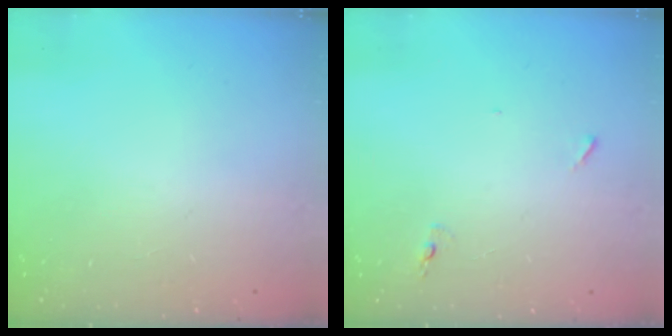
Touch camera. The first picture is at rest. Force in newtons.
{"total": 4.7, "press": 4.5, "slide": 1.4}